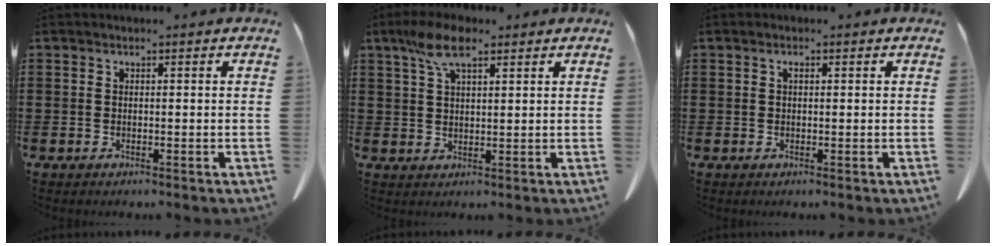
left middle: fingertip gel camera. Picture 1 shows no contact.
{"total": 6.3, "force": [3.5, 2.2, 4.8], "torque": [-0.104, 0.007, 0.062]}
{"total": 0.9, "force": [0.2, 0.3, 0.8], "torque": [-0.016, 0.001, 0.004]}